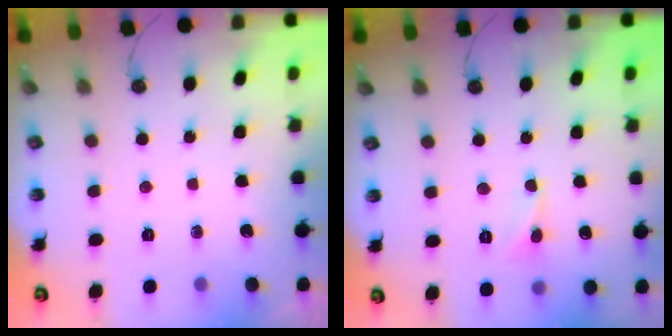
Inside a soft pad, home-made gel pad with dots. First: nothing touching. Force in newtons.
{"total": 1.9, "press": 1.8, "slide": 0.6}